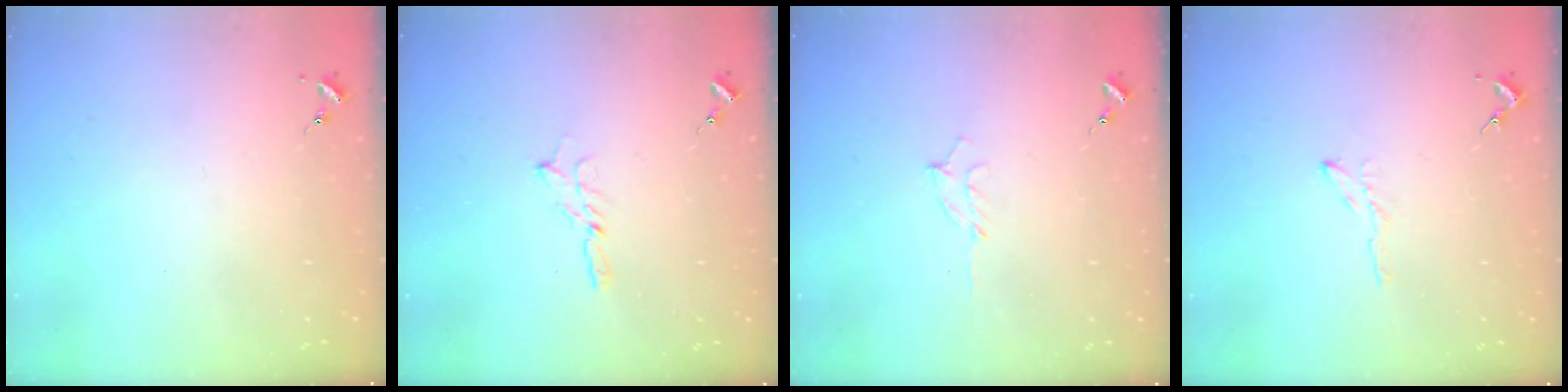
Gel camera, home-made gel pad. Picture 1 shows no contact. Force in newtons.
{"total": 2.0, "press": 2.0, "slide": 0.2}
{"total": 5.6, "press": 5.6, "slide": 0.6}
{"total": 5.7, "press": 5.6, "slide": 0.6}